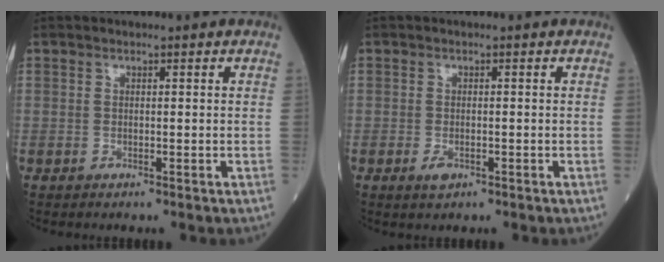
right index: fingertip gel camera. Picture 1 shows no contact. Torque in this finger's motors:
{"motor_torque": [0.23, -0.13, 0.17, 0.05]}